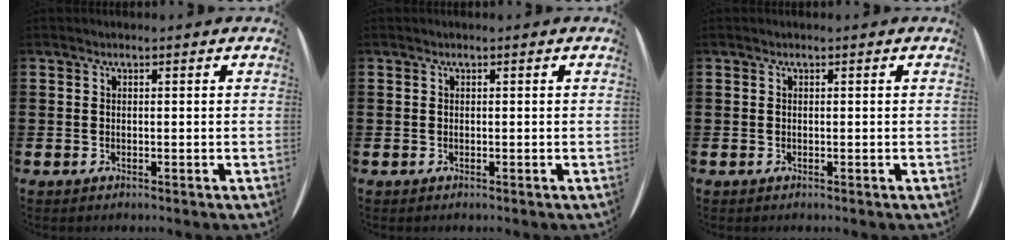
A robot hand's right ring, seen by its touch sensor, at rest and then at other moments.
{"total": 0.0}
{"total": 0.0}